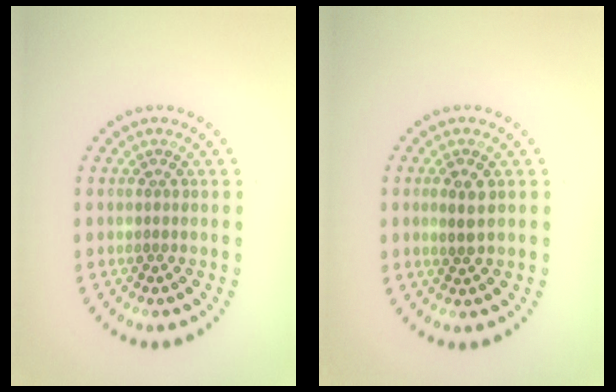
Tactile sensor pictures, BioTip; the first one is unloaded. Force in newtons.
{"total": 1.8, "press": 1.7, "slide": 0.5}